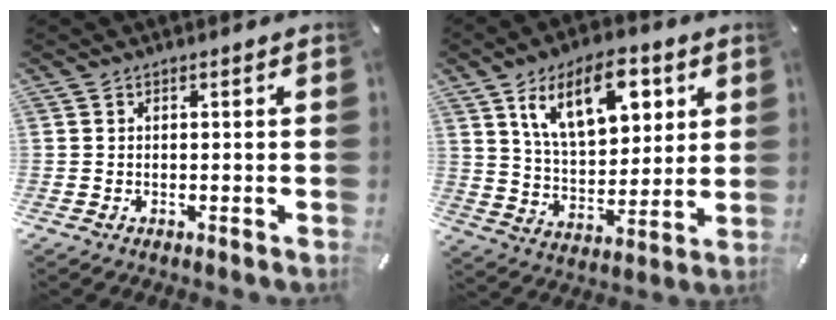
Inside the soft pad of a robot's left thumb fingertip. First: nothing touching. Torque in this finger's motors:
{"motor_torque": [2.35, 2.34, 1.39, -1.38, 0.49]}